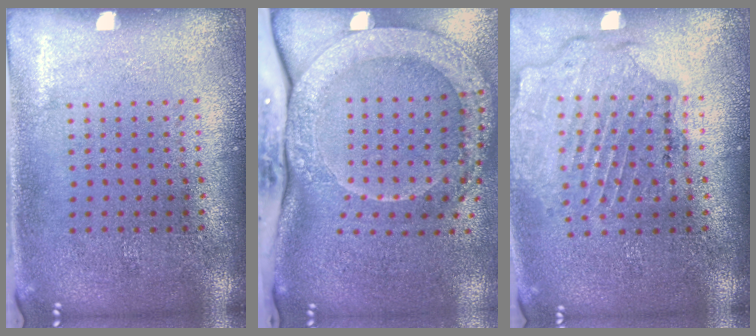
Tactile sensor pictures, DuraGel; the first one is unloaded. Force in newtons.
{"total": 3.0, "press": 2.3, "slide": 2.0}
{"total": 1.6, "press": 1.5, "slide": 0.3}